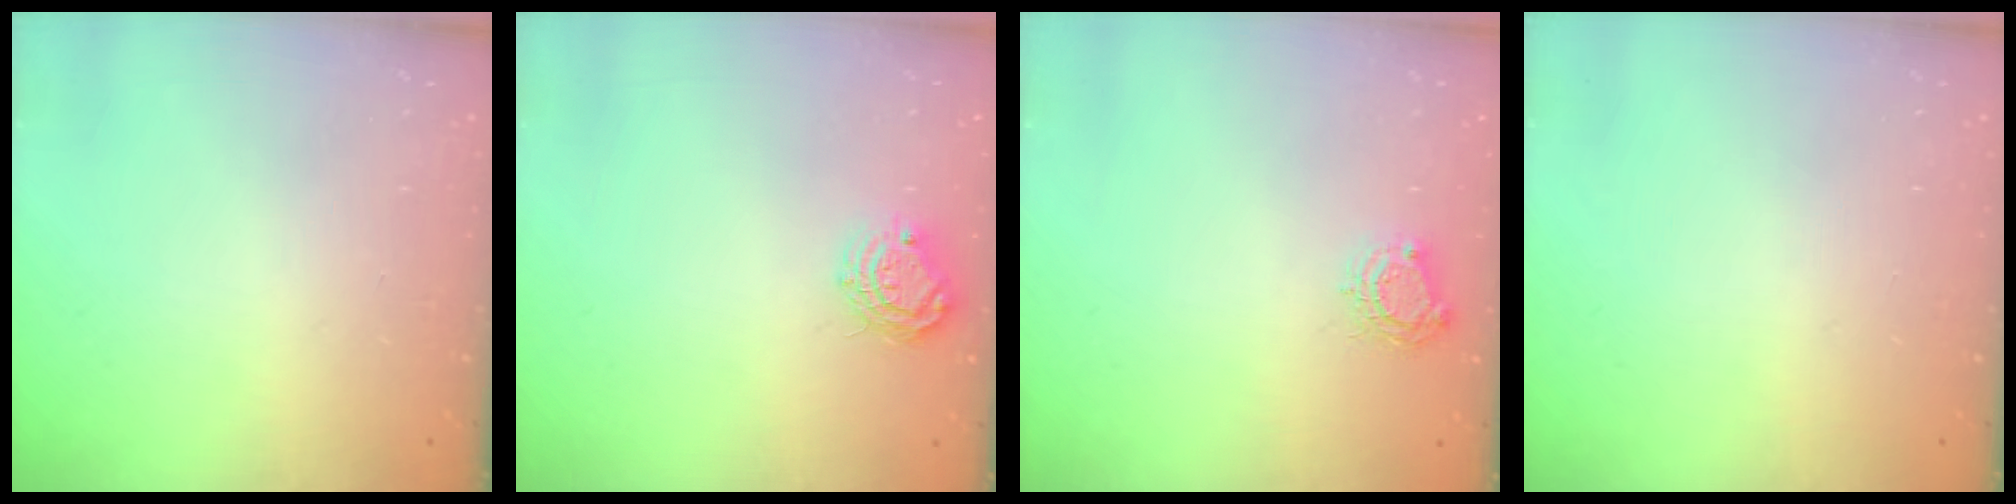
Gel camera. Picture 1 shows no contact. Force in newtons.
{"total": 7.7, "press": 7.7, "slide": 0.4}
{"total": 5.2, "press": 5.2, "slide": 0.5}
{"total": 0.0}